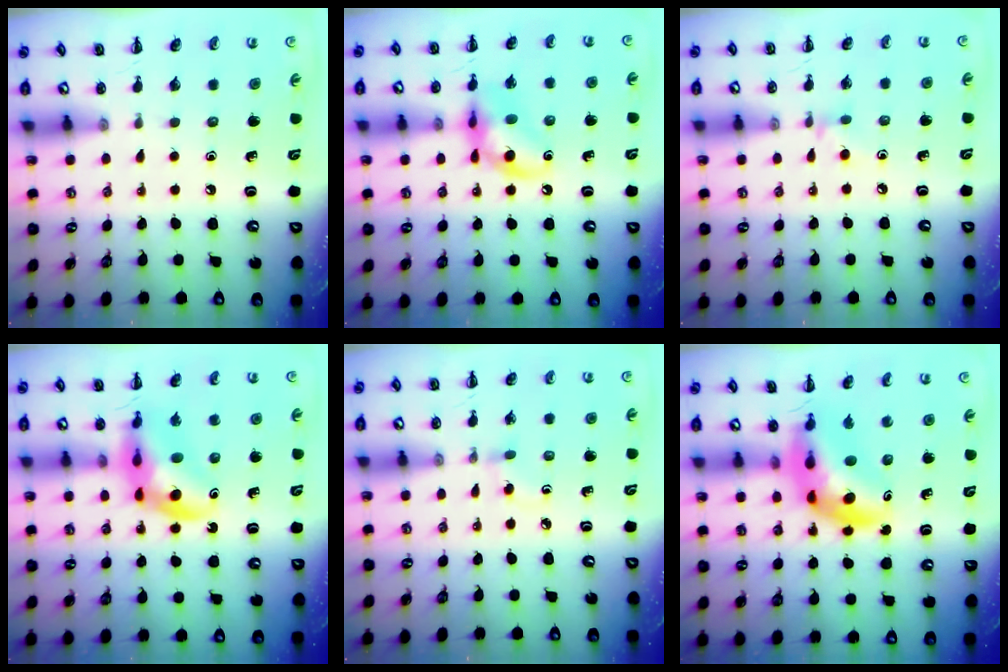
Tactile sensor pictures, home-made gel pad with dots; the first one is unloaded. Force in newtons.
{"total": 13.8, "press": 13.6, "slide": 2.5}
{"total": 3.5, "press": 3.2, "slide": 1.4}
{"total": 11.8, "press": 11.3, "slide": 3.4}
{"total": 2.7, "press": 2.4, "slide": 1.1}
{"total": 9.9, "press": 9.5, "slide": 2.9}